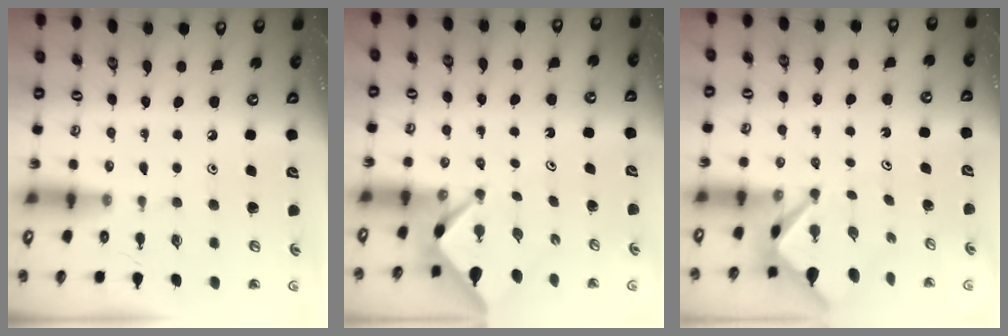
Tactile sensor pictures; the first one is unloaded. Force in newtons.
{"total": 2.6, "press": 2.6, "slide": 0.4}
{"total": 3.4, "press": 3.4, "slide": 0.3}